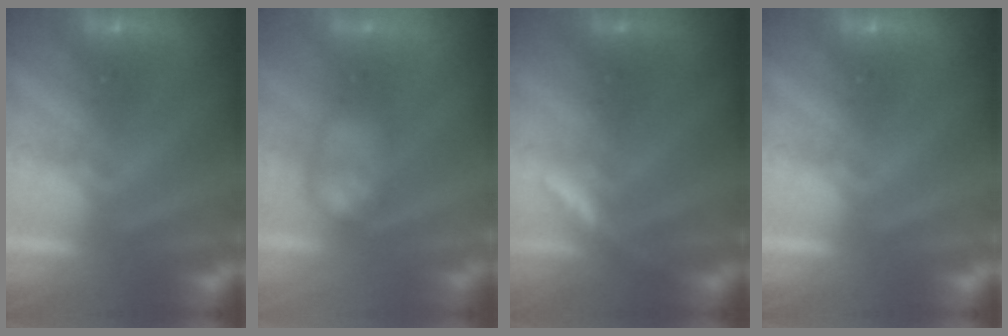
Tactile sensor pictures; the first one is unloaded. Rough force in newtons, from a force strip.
{"total": 3.1}
{"total": 3.0}
{"total": 0.0}